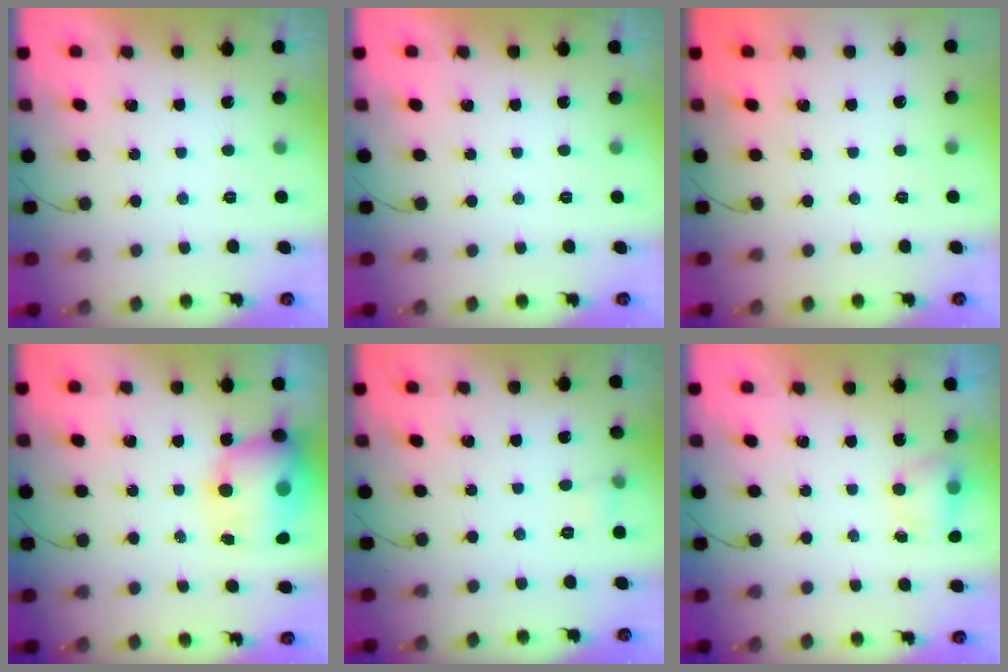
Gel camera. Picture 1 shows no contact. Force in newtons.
{"total": 0.0}
{"total": 0.0}
{"total": 13.5, "press": 13.1, "slide": 3.4}
{"total": 3.3, "press": 3.0, "slide": 1.3}
{"total": 4.7, "press": 4.6, "slide": 1.0}